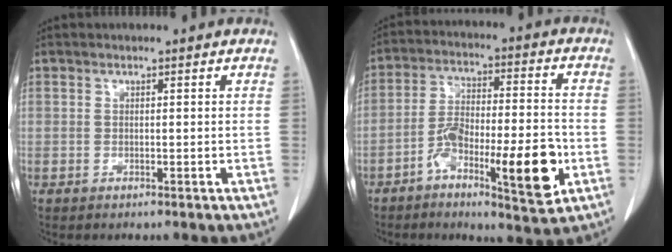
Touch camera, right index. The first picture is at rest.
{"total": 13.3, "force": [-5.2, 2.9, 11.9], "torque": [-0.200, 0.011, -0.083]}